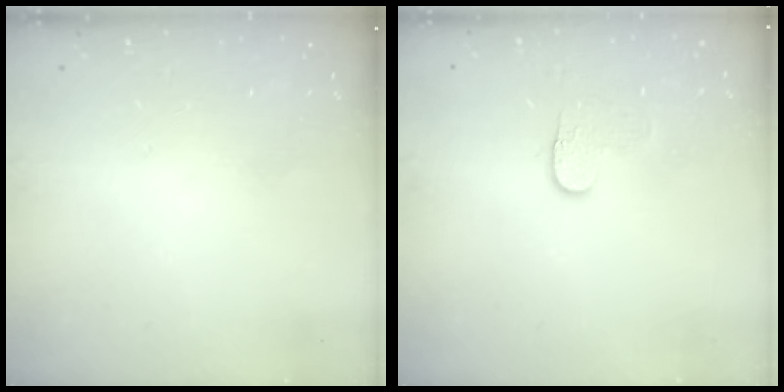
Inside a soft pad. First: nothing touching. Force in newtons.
{"total": 3.8, "press": 3.8, "slide": 0.4}